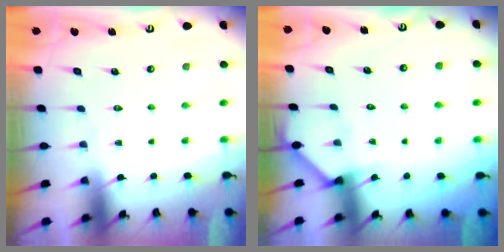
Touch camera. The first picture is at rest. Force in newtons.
{"total": 3.0, "press": 3.0, "slide": 0.2}